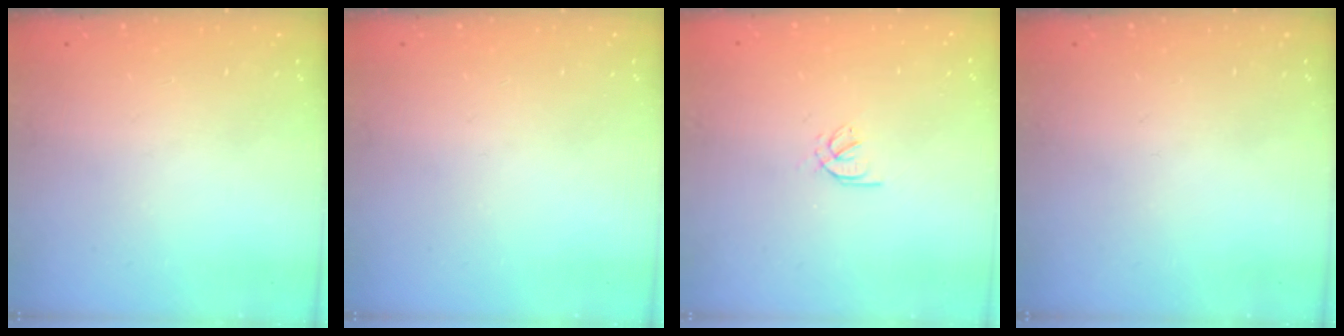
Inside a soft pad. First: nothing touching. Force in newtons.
{"total": 0.0}
{"total": 2.0, "press": 1.9, "slide": 0.6}
{"total": 0.0}